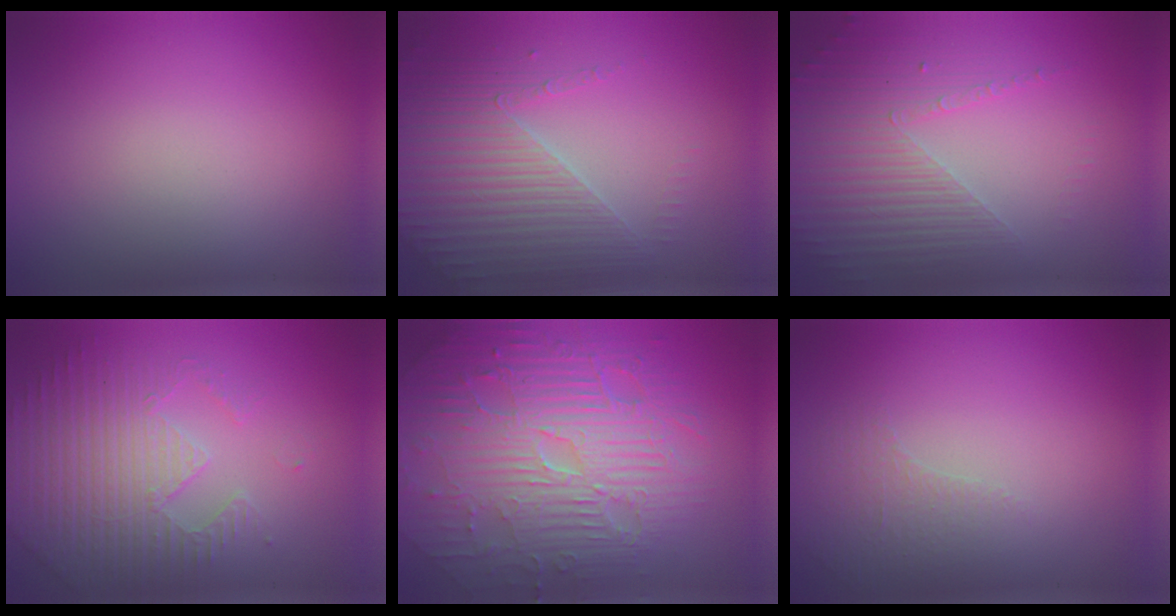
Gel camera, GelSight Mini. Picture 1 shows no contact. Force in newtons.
{"total": 4.0, "press": 3.8, "slide": 1.2}
{"total": 3.7, "press": 3.4, "slide": 1.6}
{"total": 4.7, "press": 4.4, "slide": 1.6}
{"total": 11.6, "press": 7.5, "slide": 8.9}
{"total": 1.1, "press": 0.7, "slide": 0.8}